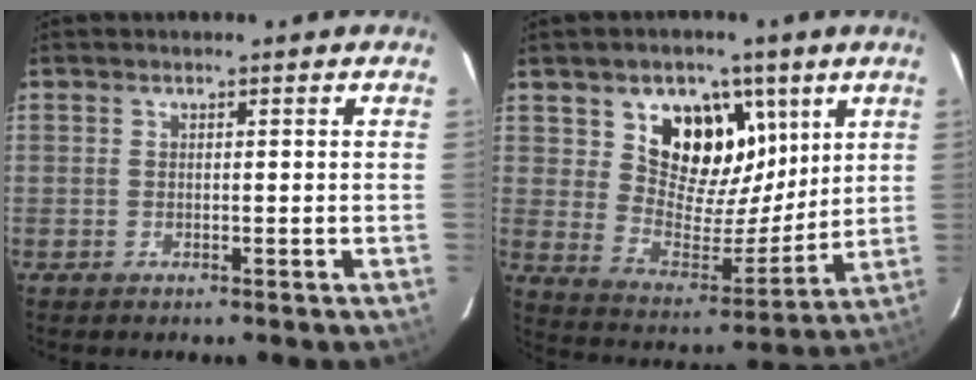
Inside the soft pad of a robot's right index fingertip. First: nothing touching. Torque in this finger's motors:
{"motor_torque": [0.45, 0.22, 0.28, 0.09]}